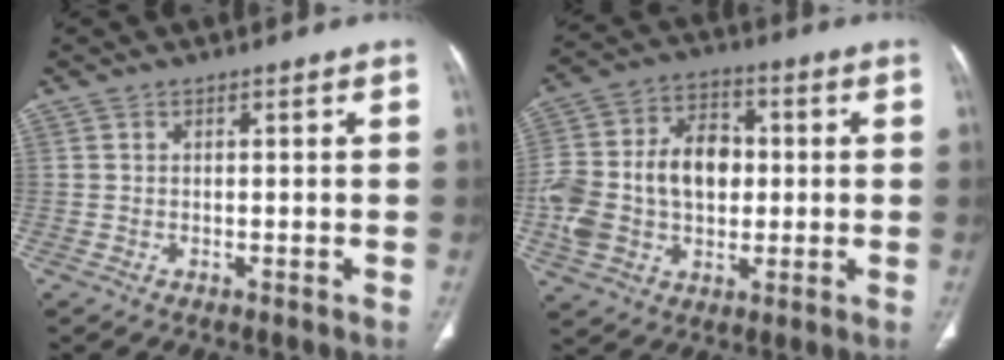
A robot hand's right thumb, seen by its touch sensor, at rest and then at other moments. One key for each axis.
{"total": 18.0, "fx": -0.3, "fy": 12.7, "fz": 12.7, "tx": -0.238, "ty": 0.027, "tz": -0.002}